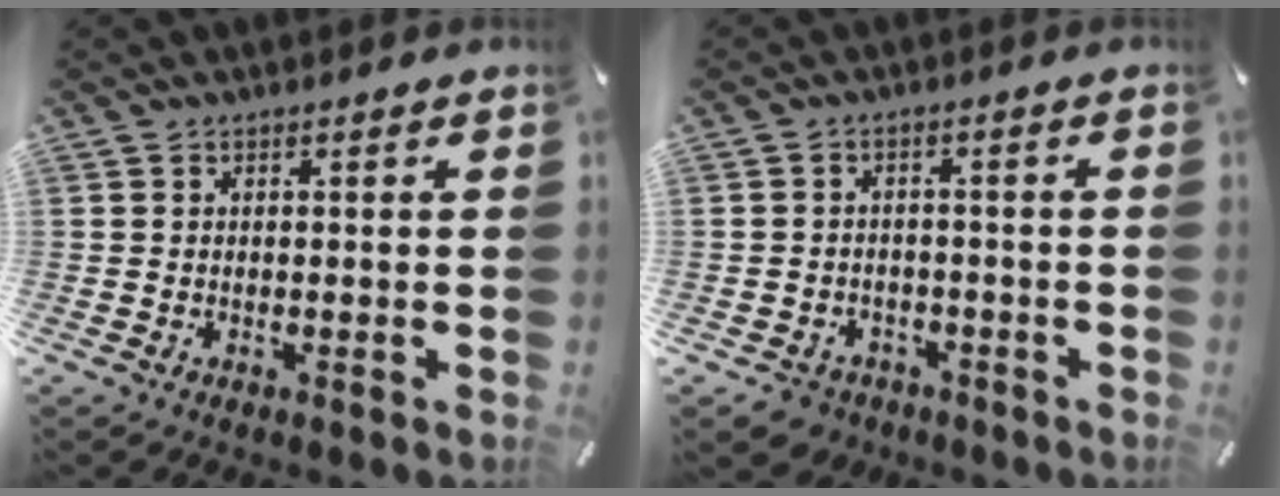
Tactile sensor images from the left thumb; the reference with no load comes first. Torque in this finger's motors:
{"motor_torque": [-0.08, 0.16, 0.04, 0.04, 0.05]}